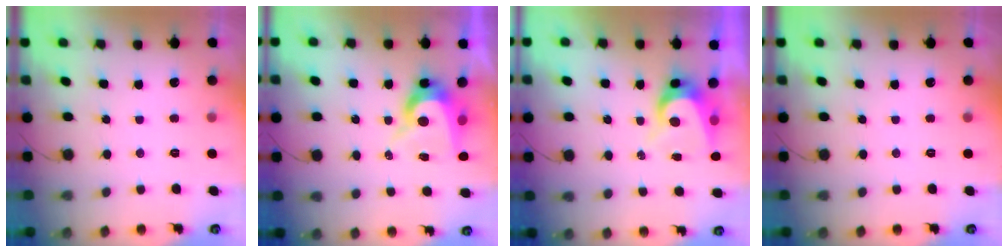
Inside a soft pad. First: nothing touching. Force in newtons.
{"total": 9.7, "press": 9.7, "slide": 0.6}
{"total": 7.2, "press": 7.1, "slide": 0.6}
{"total": 0.0}